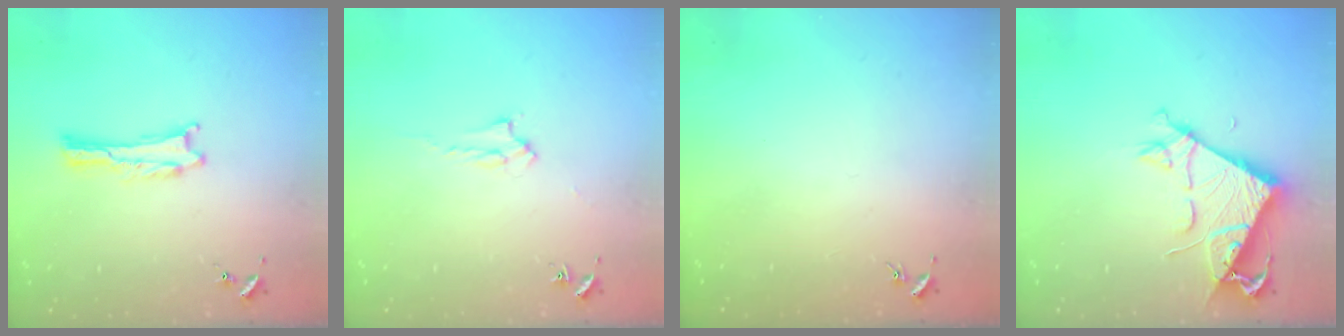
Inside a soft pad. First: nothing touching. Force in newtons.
{"total": 2.0, "press": 2.0, "slide": 0.2}
{"total": 0.0}
{"total": 7.1, "press": 7.1, "slide": 0.6}